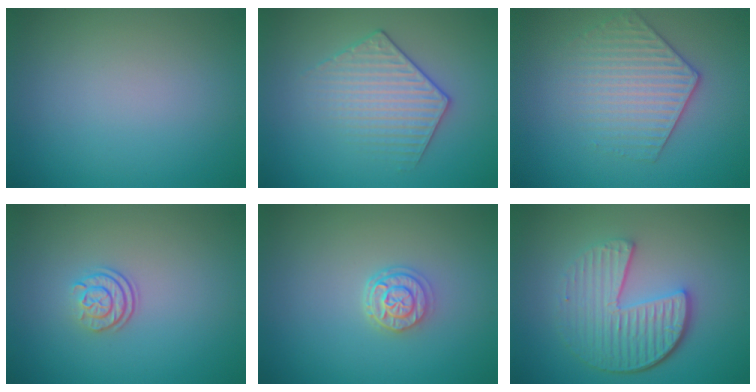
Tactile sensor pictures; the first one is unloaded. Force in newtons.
{"total": 3.5, "press": 3.2, "slide": 1.4}
{"total": 3.7, "press": 3.5, "slide": 1.3}
{"total": 2.3, "press": 1.7, "slide": 1.6}
{"total": 2.6, "press": 2.2, "slide": 1.5}
{"total": 5.9, "press": 4.3, "slide": 4.1}